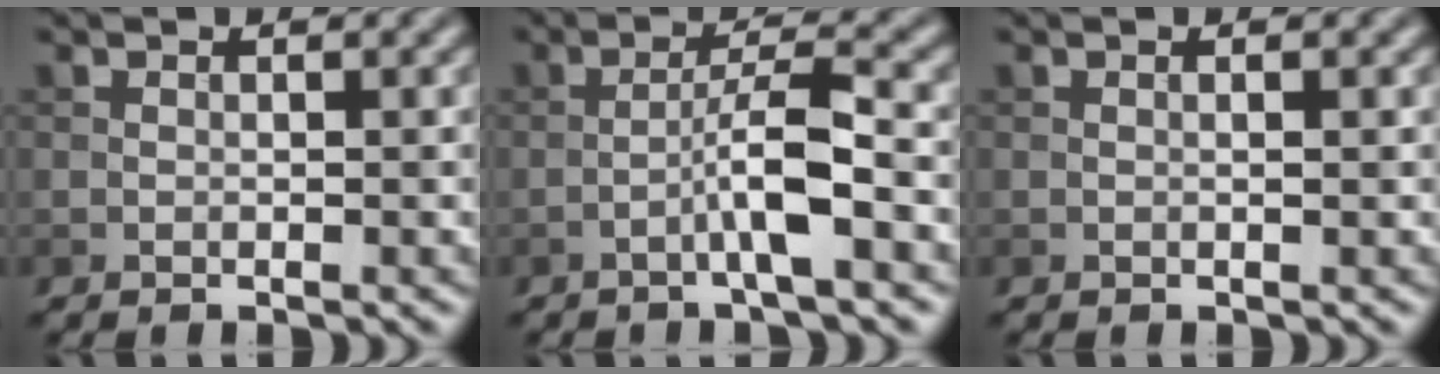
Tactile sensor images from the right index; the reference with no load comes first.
{"total": 4.2, "force": [-1.8, 0.2, 3.8], "torque": [-0.068, 0.018, -0.040]}
{"total": 0.7, "force": [0.0, 0.1, 0.7], "torque": [-0.011, 0.002, 0.000]}